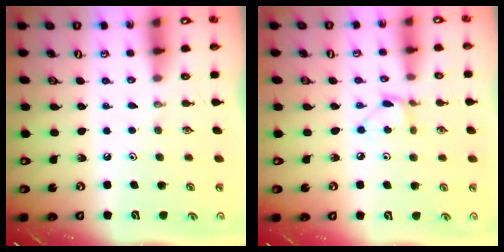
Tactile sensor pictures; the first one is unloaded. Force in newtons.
{"total": 4.8, "press": 4.8, "slide": 0.6}